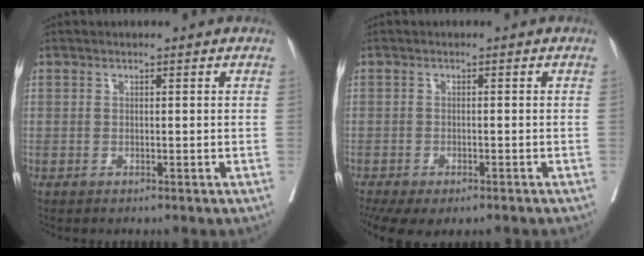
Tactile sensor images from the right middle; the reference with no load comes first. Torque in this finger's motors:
{"motor_torque": [1.07, -1.07, 0.26, 0.06]}